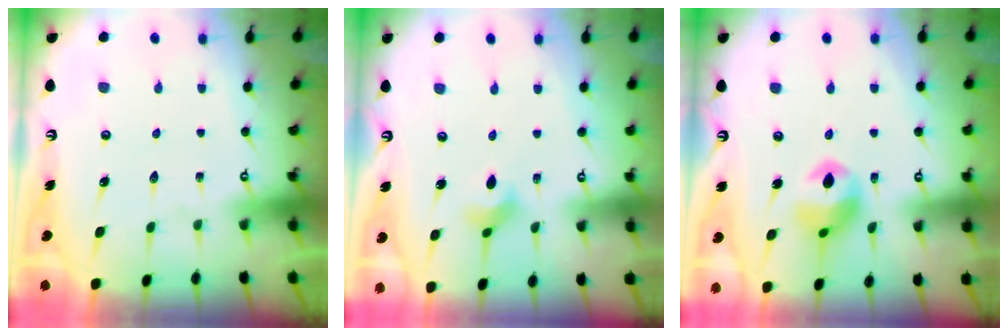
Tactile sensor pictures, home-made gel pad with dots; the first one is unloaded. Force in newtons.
{"total": 3.9, "press": 3.8, "slide": 0.8}
{"total": 11.6, "press": 11.5, "slide": 1.9}